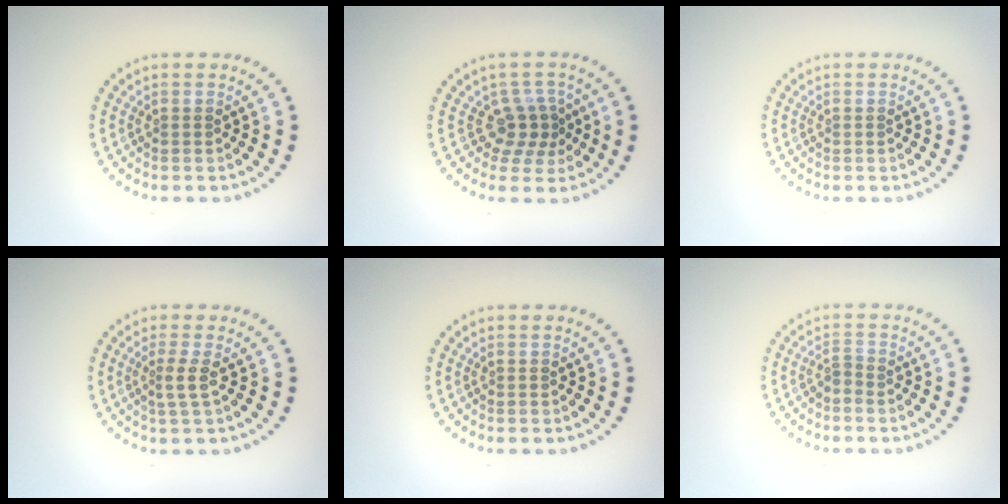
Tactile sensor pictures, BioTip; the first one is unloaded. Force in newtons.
{"total": 2.9, "press": 2.1, "slide": 1.9}
{"total": 0.0}
{"total": 1.7, "press": 1.1, "slide": 1.3}
{"total": 0.0}
{"total": 1.0, "press": 0.4, "slide": 0.9}